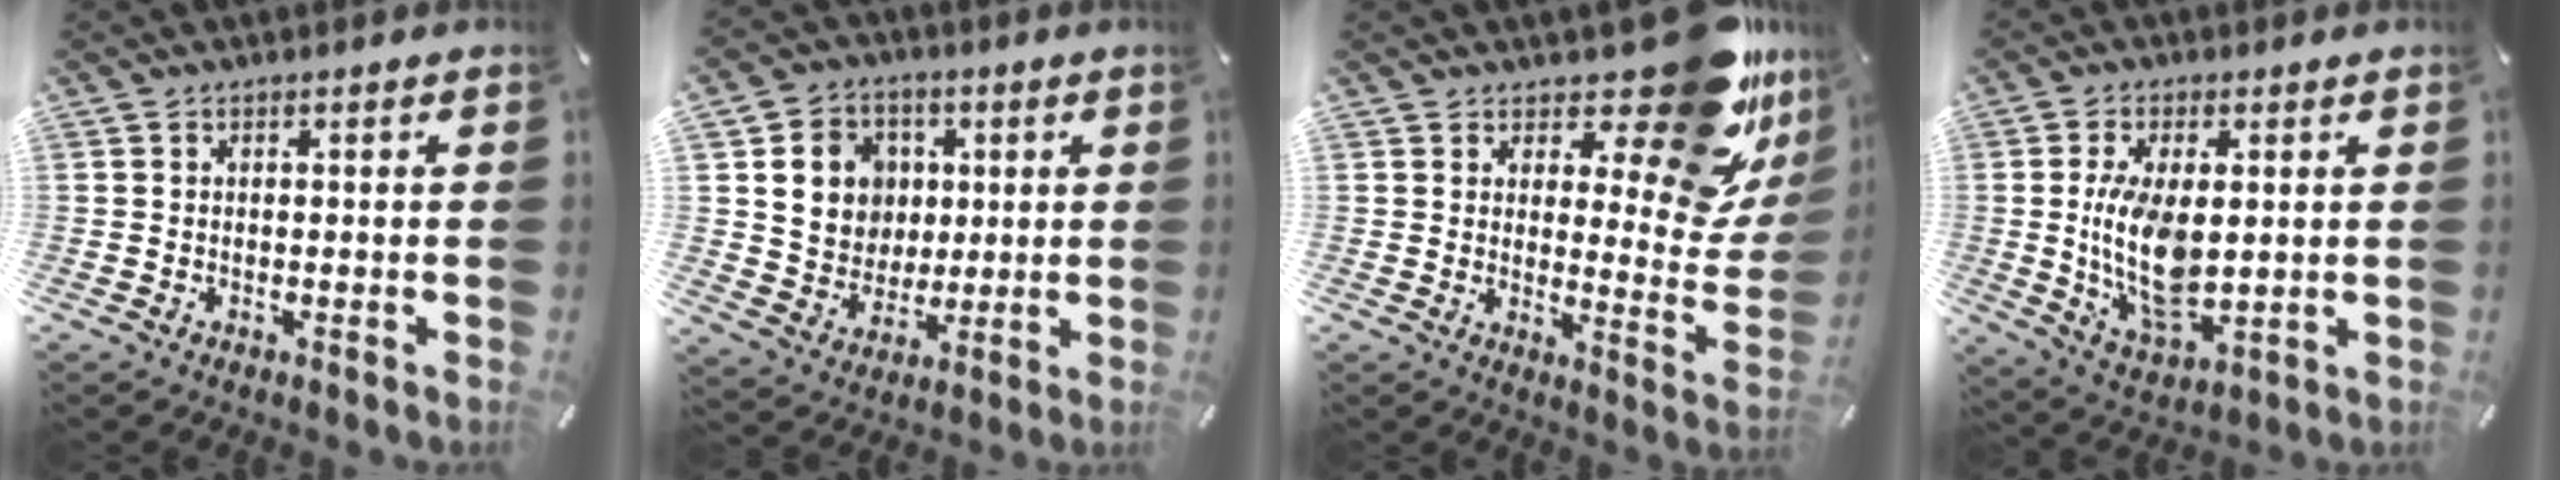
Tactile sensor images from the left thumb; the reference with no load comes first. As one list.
[{"total": 11.6, "force": [2.5, 10.6, 4.0], "torque": [-0.060, 0.004, 0.055]}, {"total": 16.9, "force": [11.5, 5.9, 10.9], "torque": [-0.129, -0.108, 0.186]}, {"total": 12.7, "force": [0.8, 6.8, 10.7], "torque": [-0.226, -0.019, 0.011]}]